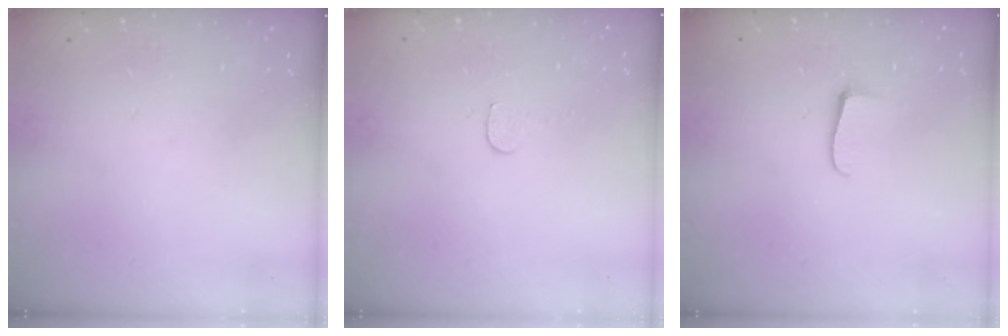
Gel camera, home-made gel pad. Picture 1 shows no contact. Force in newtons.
{"total": 4.1, "press": 4.1, "slide": 0.3}
{"total": 6.0, "press": 5.9, "slide": 0.6}